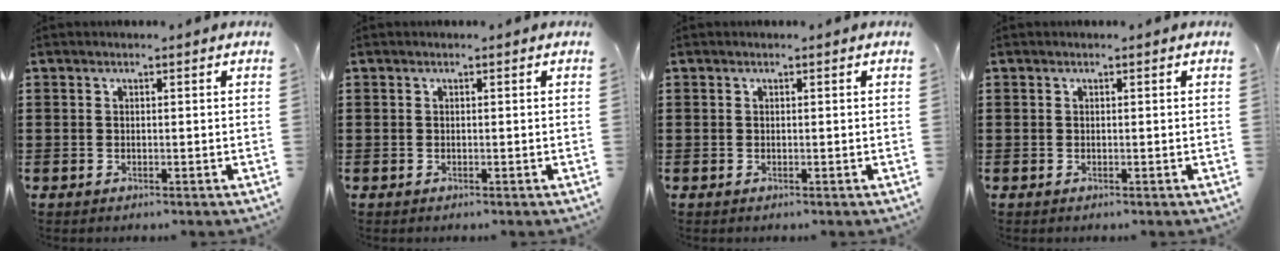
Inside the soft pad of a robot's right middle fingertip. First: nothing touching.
{"total": 0.0}
{"total": 0.0}
{"total": 0.0}